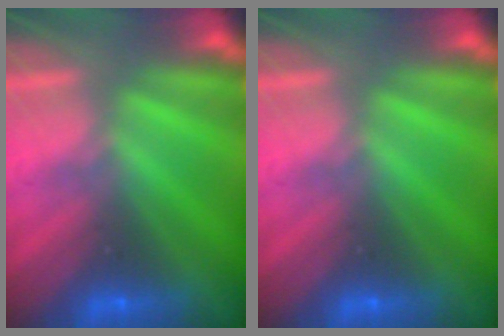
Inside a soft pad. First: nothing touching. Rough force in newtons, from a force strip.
{"total": 0.0}